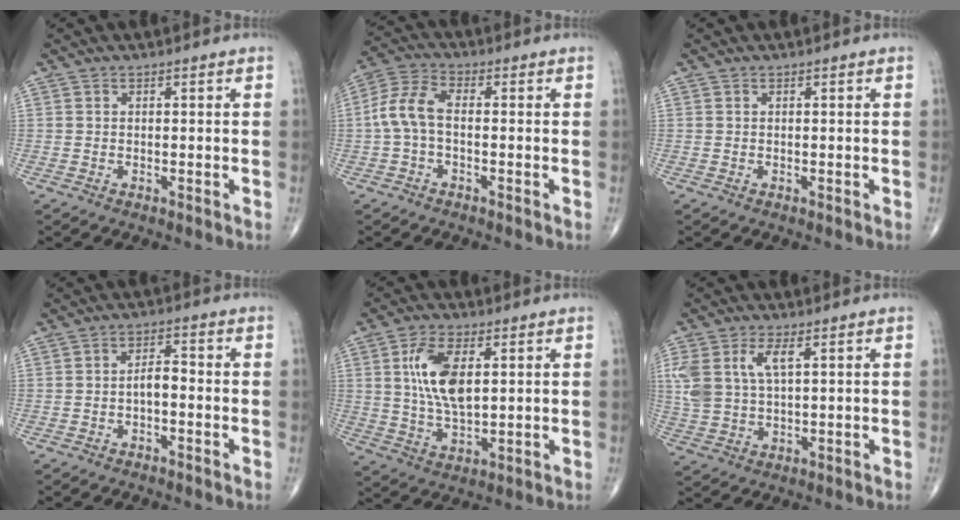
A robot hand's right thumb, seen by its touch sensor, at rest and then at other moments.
{"total": 7.2, "force": [-0.7, 3.9, 6.0], "torque": [-0.131, 0.025, -0.023]}
{"total": 0.0}
{"total": 3.4, "force": [-1.0, 1.6, 2.8], "torque": [-0.040, 0.021, -0.021]}
{"total": 10.6, "force": [2.5, 5.1, 8.9], "torque": [-0.170, -0.010, 0.050]}
{"total": 8.2, "force": [2.8, 4.0, 6.6], "torque": [-0.152, 0.004, 0.061]}